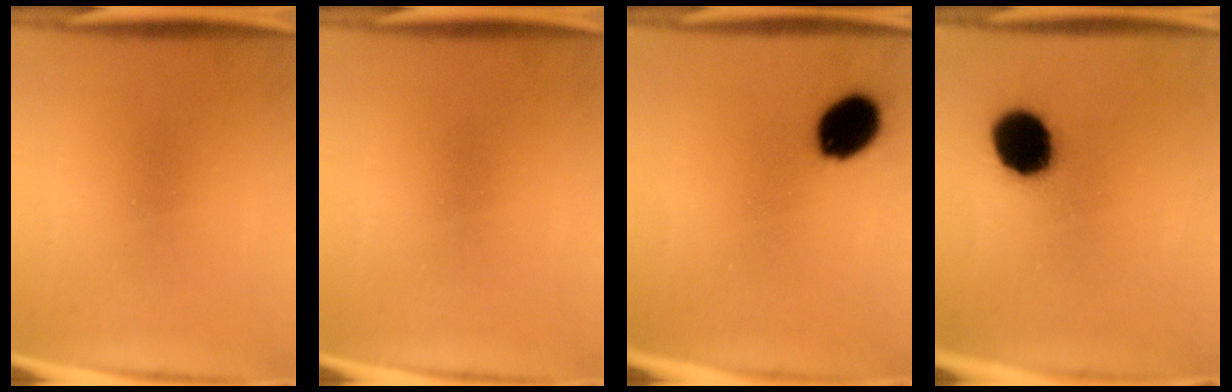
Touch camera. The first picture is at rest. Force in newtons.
{"total": 0.0}
{"total": 9.9}
{"total": 13.9}